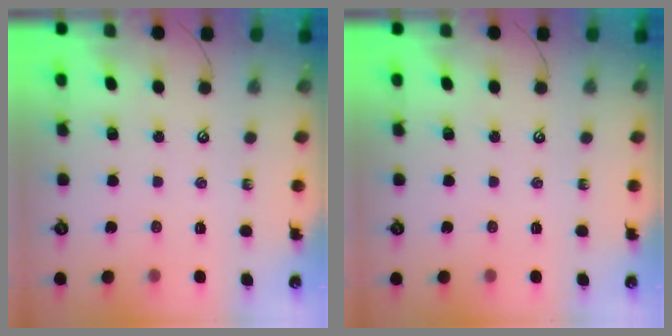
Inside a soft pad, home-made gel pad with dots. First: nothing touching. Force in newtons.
{"total": 0.0}